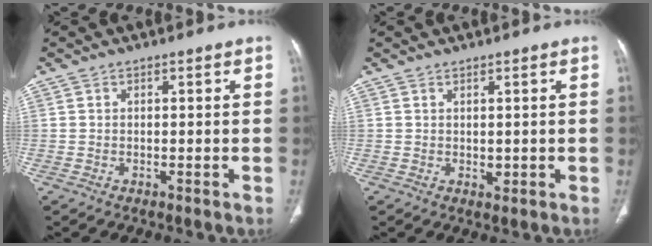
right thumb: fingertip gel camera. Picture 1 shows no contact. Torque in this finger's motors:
{"motor_torque": [2.10, 1.85, 0.43, -0.83, 0.06]}